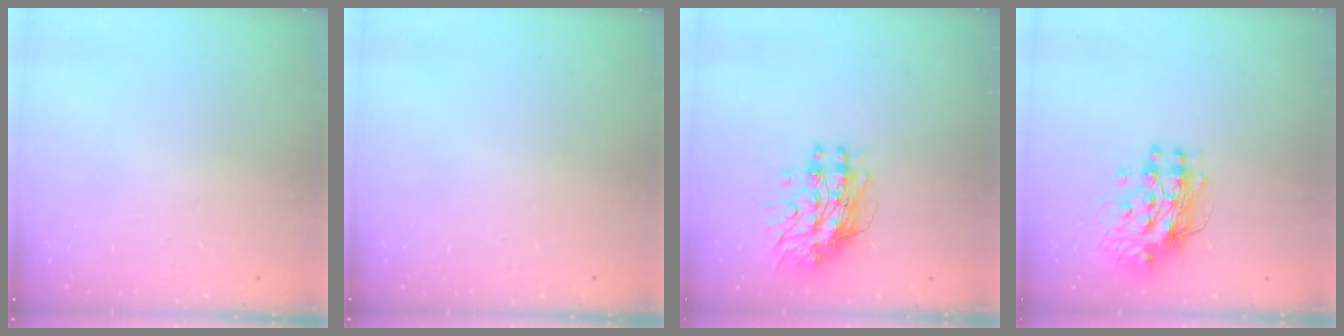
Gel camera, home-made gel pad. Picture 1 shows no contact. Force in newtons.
{"total": 0.0}
{"total": 11.4, "press": 11.3, "slide": 1.0}
{"total": 11.0, "press": 10.9, "slide": 1.0}